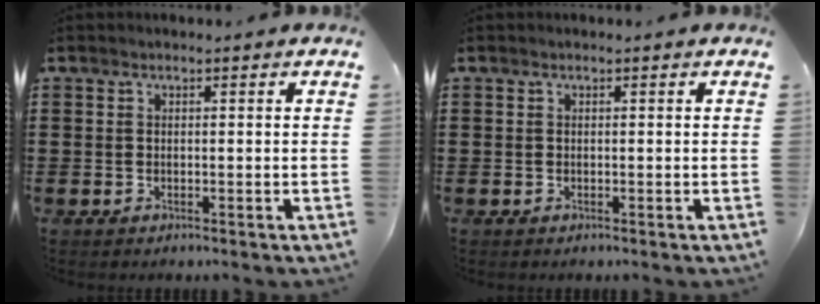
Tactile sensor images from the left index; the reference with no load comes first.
{"total": 0.0}